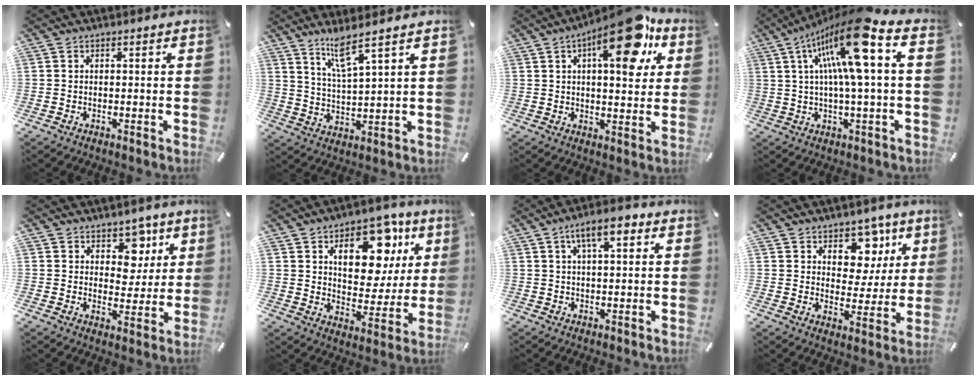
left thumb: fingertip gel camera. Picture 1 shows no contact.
{"total": 8.0, "force": [6.3, 0.5, 5.0], "torque": [-0.108, -0.021, 0.110]}
{"total": 18.5, "force": [9.5, 6.9, 14.3], "torque": [-0.198, -0.047, 0.146]}
{"total": 18.0, "force": [6.2, 2.9, 16.7], "torque": [-0.311, -0.030, 0.085]}
{"total": 8.5, "force": [4.4, 6.6, 3.2], "torque": [-0.026, -0.026, 0.074]}
{"total": 17.3, "force": [8.3, 10.4, 11.0], "torque": [-0.149, -0.035, 0.139]}
{"total": 7.5, "force": [3.3, 2.7, 6.1], "torque": [-0.109, 0.003, 0.054]}
{"total": 11.4, "force": [6.3, 8.3, 4.5], "torque": [-0.045, -0.052, 0.111]}